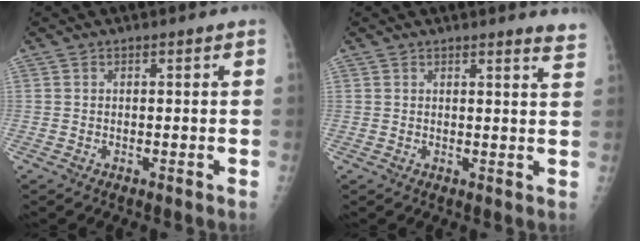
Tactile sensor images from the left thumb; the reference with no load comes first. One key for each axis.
{"total": 3.6, "fx": 3.4, "fy": -0.2, "fz": 1.2, "tx": -0.015, "ty": -0.028, "tz": 0.023}